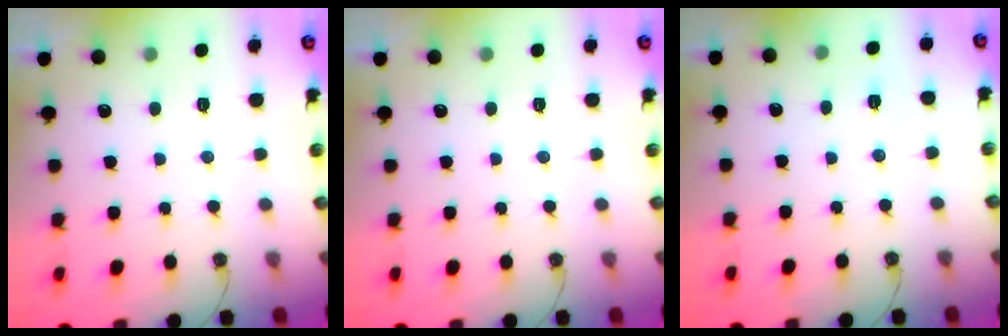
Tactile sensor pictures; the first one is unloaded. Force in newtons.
{"total": 0.0}
{"total": 4.6, "press": 4.3, "slide": 1.7}